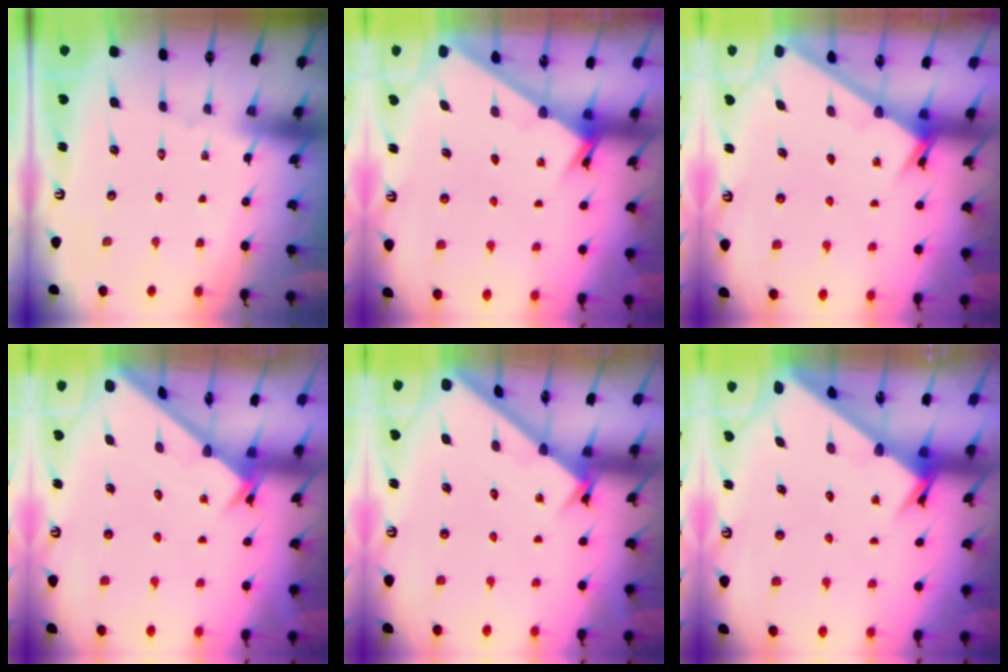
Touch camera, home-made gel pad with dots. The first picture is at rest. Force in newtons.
{"total": 2.4, "press": 2.4, "slide": 0.3}
{"total": 2.4, "press": 2.4, "slide": 0.2}
{"total": 2.5, "press": 2.5, "slide": 0.2}
{"total": 2.1, "press": 2.1, "slide": 0.2}
{"total": 2.4, "press": 2.4, "slide": 0.2}